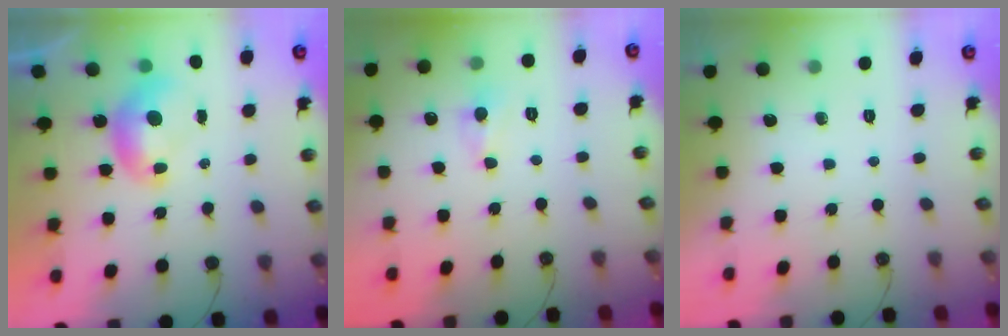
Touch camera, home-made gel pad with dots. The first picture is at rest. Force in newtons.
{"total": 2.5, "press": 2.4, "slide": 0.8}
{"total": 0.0}